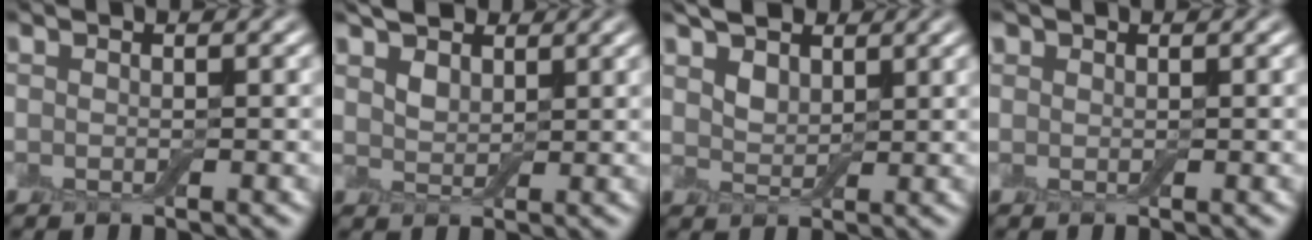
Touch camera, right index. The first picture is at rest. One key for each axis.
{"total": 3.0, "fx": 2.1, "fy": 1.6, "fz": 1.4, "tx": -0.034, "ty": 0.003, "tz": 0.036}
{"total": 3.3, "fx": 2.2, "fy": 1.9, "fz": 1.6, "tx": -0.040, "ty": -0.003, "tz": 0.038}
{"total": 0.7, "fx": 0.5, "fy": 0.5, "fz": 0.0, "tx": 0.003, "ty": 0.002, "tz": 0.008}